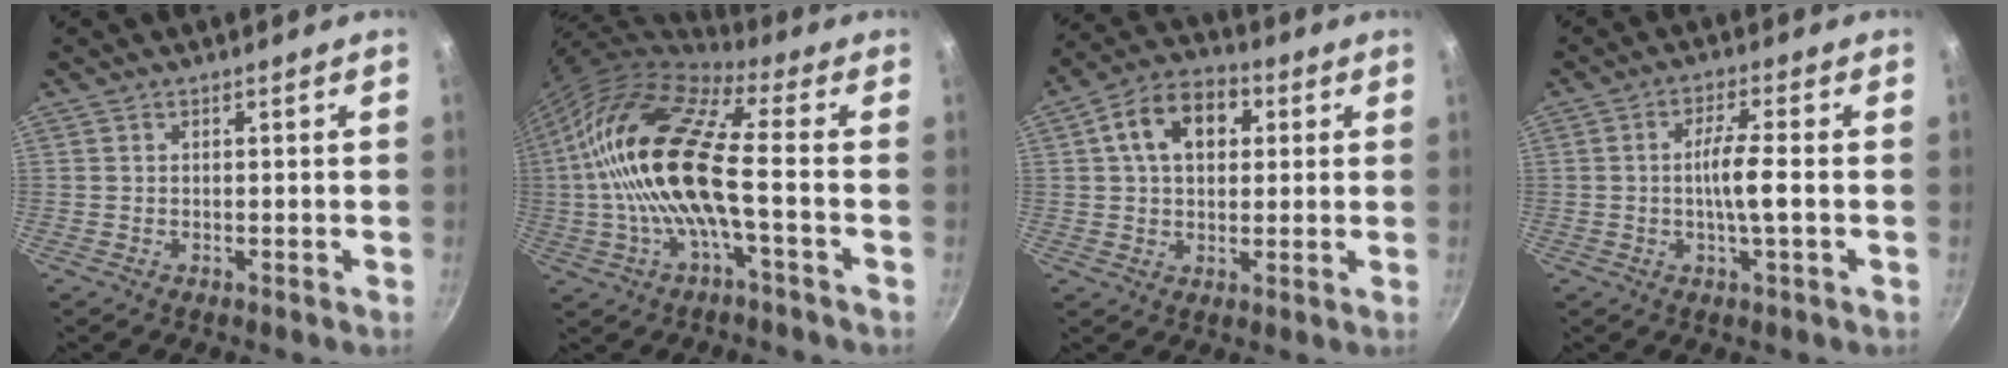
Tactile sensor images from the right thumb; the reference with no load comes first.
{"total": 19.0, "force": [-0.9, 6.7, 17.7], "torque": [-0.338, 0.030, -0.029]}
{"total": 11.9, "force": [3.1, 8.2, 8.1], "torque": [-0.109, 0.016, 0.039]}
{"total": 6.0, "force": [-0.7, 0.6, 5.9], "torque": [-0.113, 0.011, -0.014]}